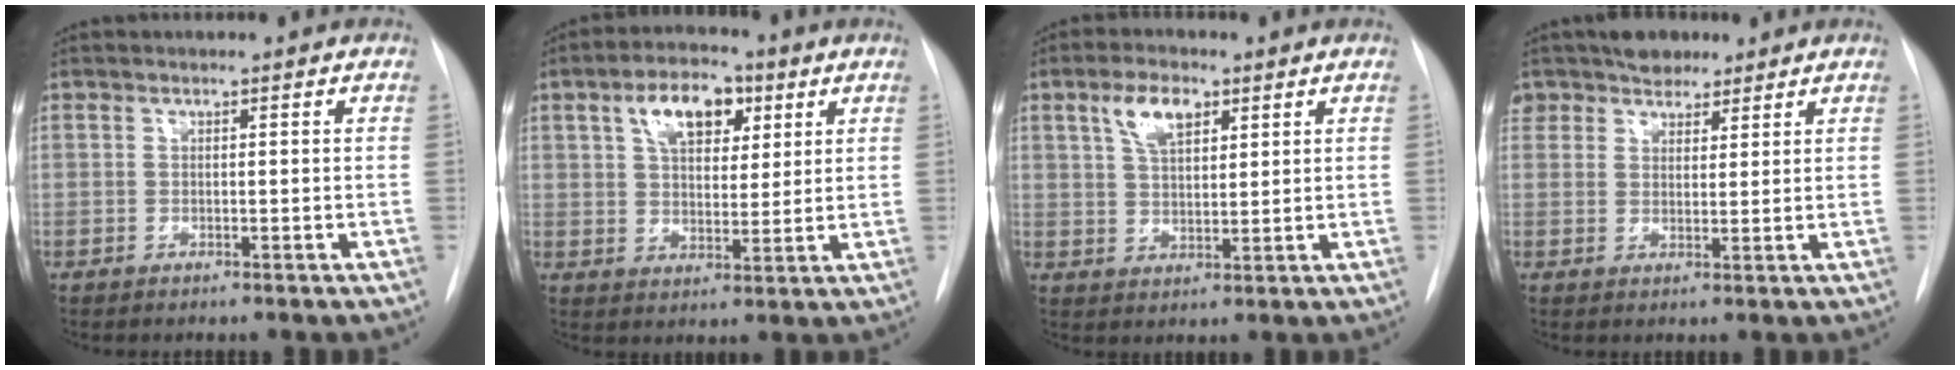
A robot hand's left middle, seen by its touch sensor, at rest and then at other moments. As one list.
[{"total": 8.9, "force": [4.0, 4.7, 6.4], "torque": [-0.110, 0.020, 0.068]}, {"total": 6.0, "force": [3.1, 2.8, 4.3], "torque": [-0.088, 0.009, 0.060]}, {"total": 5.9, "force": [4.4, 3.5, 1.8], "torque": [-0.034, 0.014, 0.081]}]